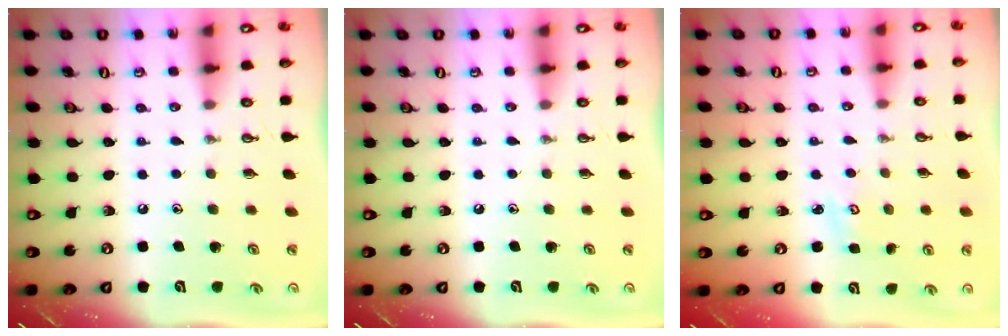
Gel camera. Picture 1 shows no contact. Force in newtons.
{"total": 0.0}
{"total": 2.3, "press": 2.3, "slide": 0.4}